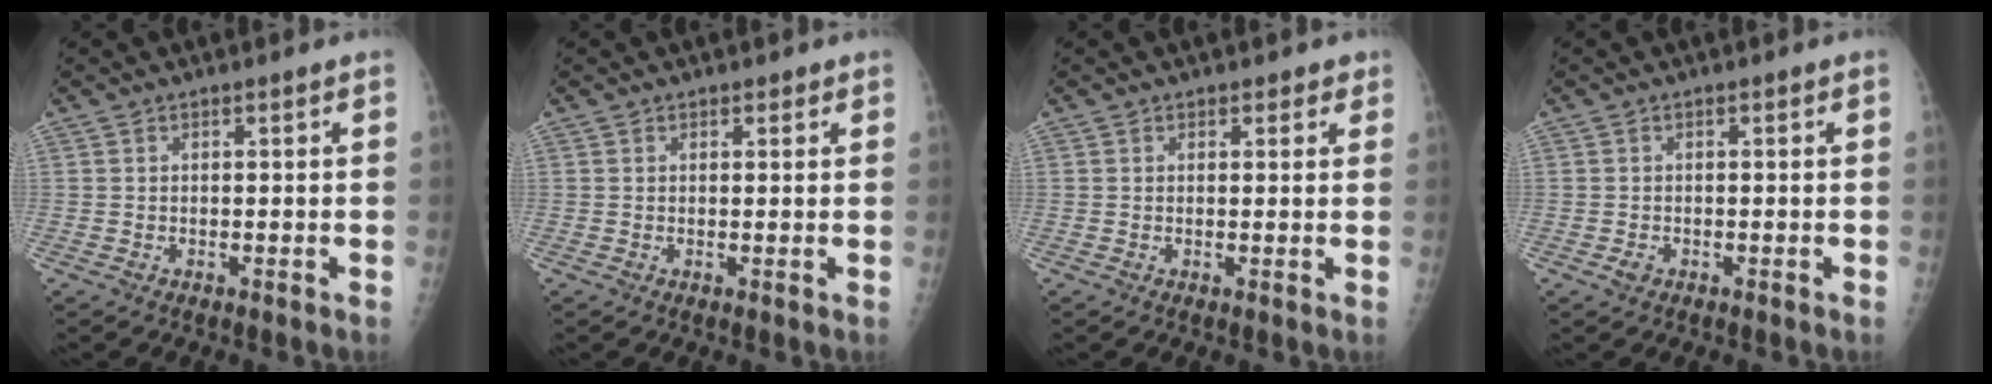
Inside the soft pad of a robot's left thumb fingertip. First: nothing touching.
{"total": 0.9, "force": [0.7, 0.6, 0.3], "torque": [0.007, -0.004, 0.005]}
{"total": 1.7, "force": [1.1, 1.1, 0.5], "torque": [0.014, -0.004, 0.008]}
{"total": 1.1, "force": [-0.5, 0.8, 0.6], "torque": [-0.009, 0.000, -0.010]}